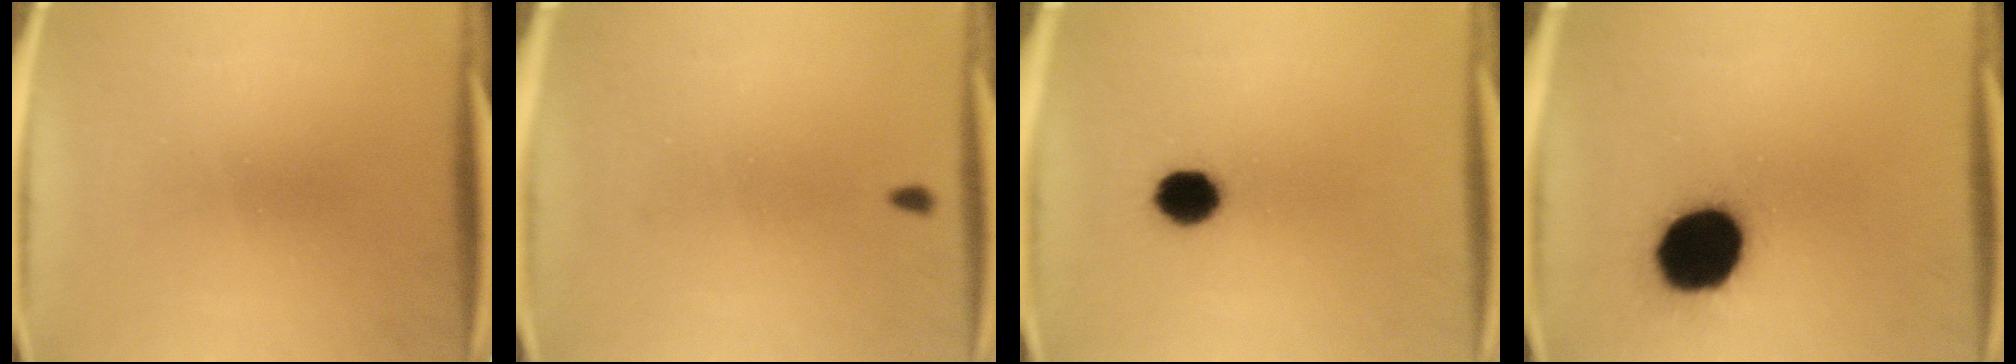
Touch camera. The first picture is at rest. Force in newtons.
{"total": 0.8}
{"total": 6.8}
{"total": 19.1}